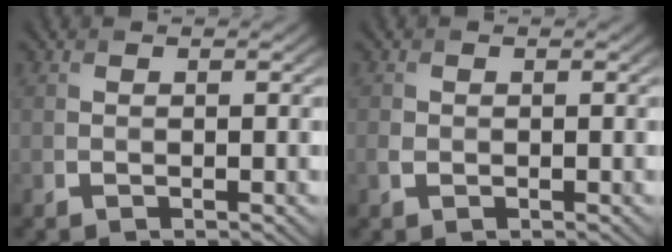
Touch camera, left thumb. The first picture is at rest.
{"total": 0.9, "force": [-0.2, 0.8, 0.4], "torque": [-0.012, -0.003, -0.002]}